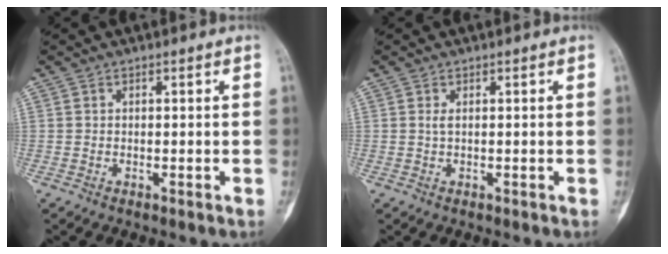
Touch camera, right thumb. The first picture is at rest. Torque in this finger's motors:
{"motor_torque": [-0.41, -0.40, 0.00, 0.00, 0.01]}